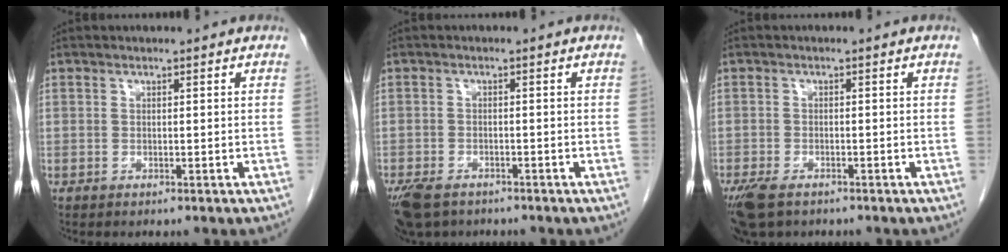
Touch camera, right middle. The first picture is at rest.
{"total": 7.4, "force": [-5.4, 3.6, 3.5], "torque": [-0.069, -0.010, -0.086]}
{"total": 5.9, "force": [-4.2, 2.6, 3.2], "torque": [-0.065, -0.012, -0.069]}